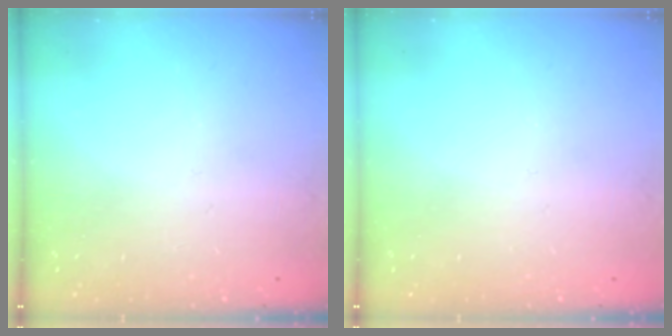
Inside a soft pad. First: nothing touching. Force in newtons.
{"total": 0.0}